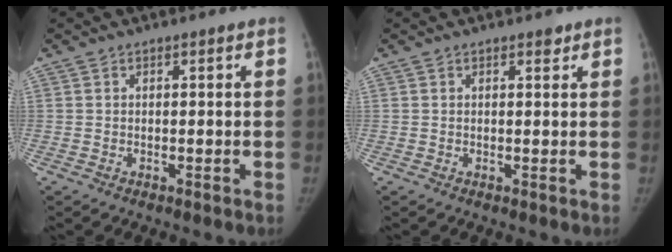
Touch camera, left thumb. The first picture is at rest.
{"total": 1.1, "force": [0.8, 0.5, 0.5], "torque": [0.001, -0.004, 0.008]}